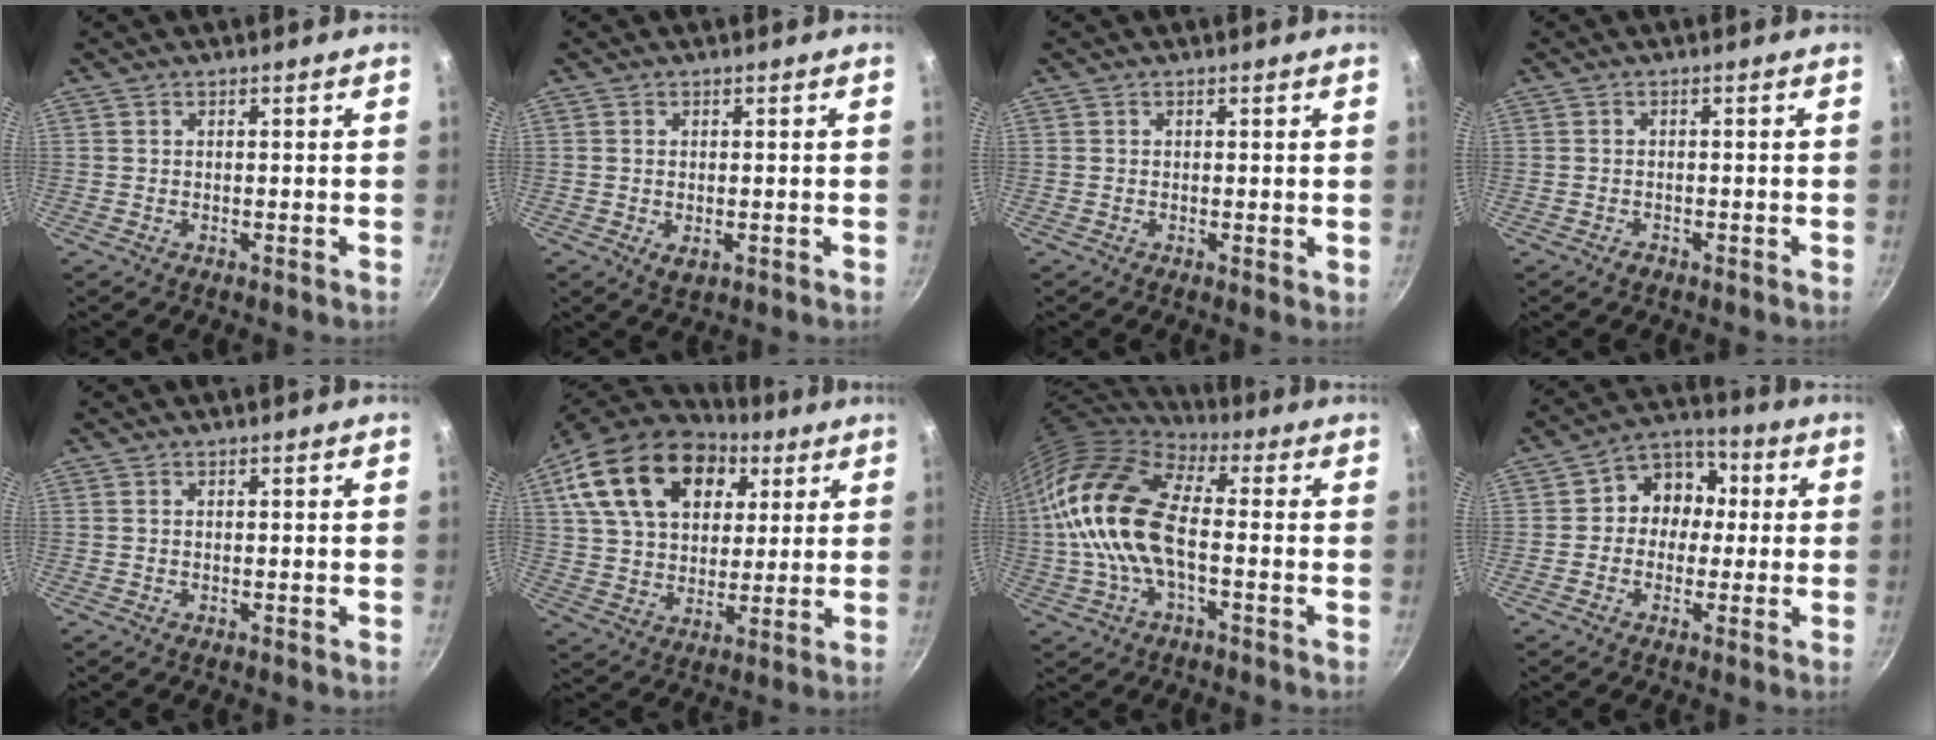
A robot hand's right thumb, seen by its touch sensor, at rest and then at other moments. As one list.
[{"total": 2.5, "force": [-0.4, 1.5, 2.0], "torque": [-0.032, -0.008, -0.004]}, {"total": 0.8, "force": [0.1, 0.3, 0.7], "torque": [-0.010, -0.002, 0.000]}, {"total": 1.2, "force": [-0.8, 0.7, 0.4], "torque": [-0.009, 0.009, -0.014]}, {"total": 0.0}, {"total": 23.9, "force": [9.5, 15.9, 15.1], "torque": [-0.249, -0.001, 0.160]}, {"total": 17.7, "force": [-0.4, 8.8, 15.4], "torque": [-0.280, 0.022, -0.019]}, {"total": 9.5, "force": [0.4, 8.3, 4.7], "torque": [-0.019, 0.026, -0.014]}]